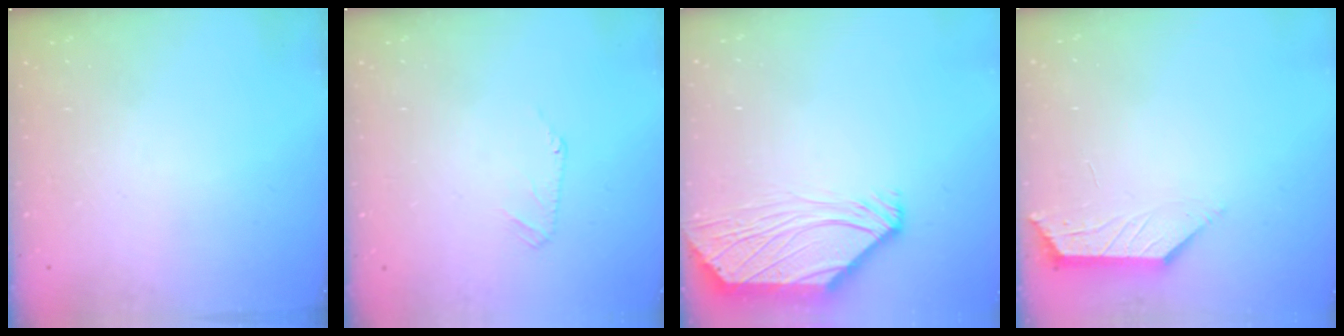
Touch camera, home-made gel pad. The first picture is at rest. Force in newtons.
{"total": 2.4, "press": 2.4, "slide": 0.5}
{"total": 5.6, "press": 5.5, "slide": 1.1}
{"total": 1.9, "press": 1.9, "slide": 0.4}